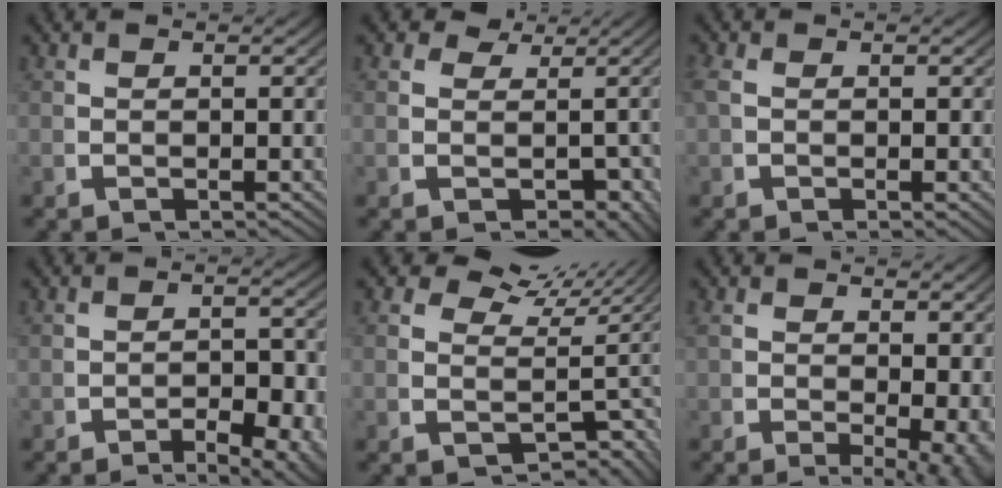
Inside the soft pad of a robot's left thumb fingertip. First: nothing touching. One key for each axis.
{"total": 2.8, "fx": 0.7, "fy": 2.3, "fz": 1.3, "tx": -0.016, "ty": -0.012, "tz": 0.015}
{"total": 1.1, "fx": 0.0, "fy": 0.6, "fz": 0.9, "tx": -0.027, "ty": -0.004, "tz": 0.006}
{"total": 5.7, "fx": -3.1, "fy": 2.5, "fz": 4.1, "tx": -0.062, "ty": -0.022, "tz": -0.042}
{"total": 6.3, "fx": 0.7, "fy": 4.9, "fz": 3.9, "tx": -0.047, "ty": -0.020, "tz": 0.017}
{"total": 4.6, "fx": -0.4, "fy": 2.4, "fz": 3.9, "tx": -0.056, "ty": -0.025, "tz": 0.006}